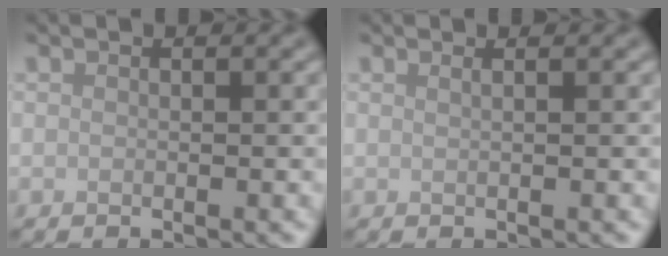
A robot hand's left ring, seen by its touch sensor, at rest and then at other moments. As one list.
[{"total": 1.6, "force": [0.9, 0.8, 1.0], "torque": [0.003, -0.003, -0.007]}]